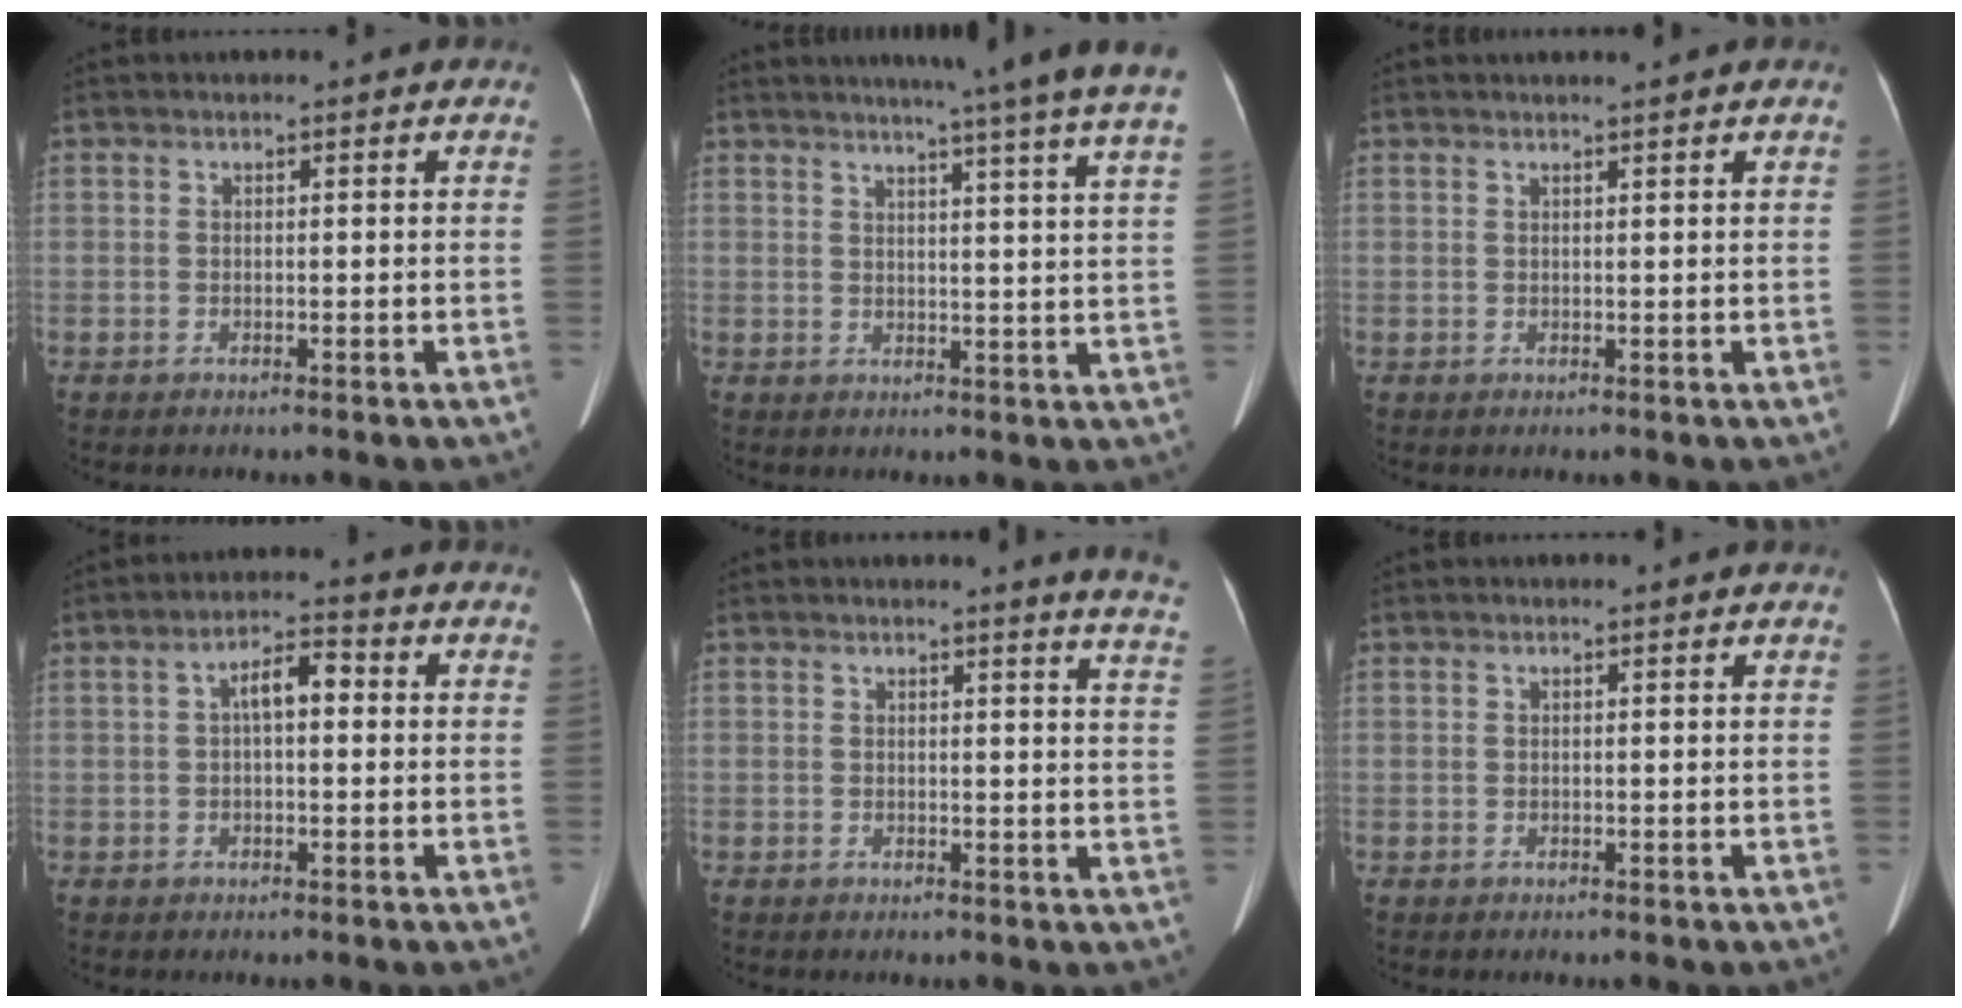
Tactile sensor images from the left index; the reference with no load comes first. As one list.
[{"total": 16.8, "force": [14.3, -1.8, 8.7], "torque": [-0.125, -0.031, 0.161]}, {"total": 2.2, "force": [2.0, -0.4, 0.9], "torque": [-0.010, 0.010, 0.030]}, {"total": 4.7, "force": [0.6, 1.9, 4.3], "torque": [-0.071, 0.024, 0.008]}, {"total": 7.4, "force": [7.0, -0.9, 2.4], "torque": [-0.019, -0.056, 0.047]}, {"total": 1.2, "force": [1.2, 0.1, 0.4], "torque": [-0.010, 0.013, 0.015]}]